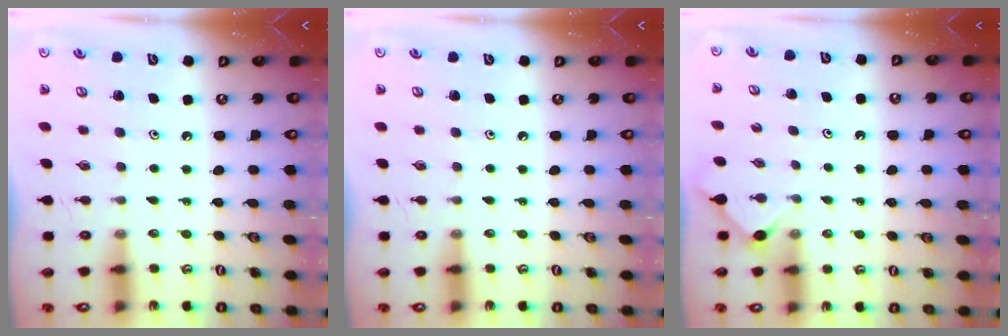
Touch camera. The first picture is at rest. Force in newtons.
{"total": 0.0}
{"total": 3.0, "press": 2.9, "slide": 0.4}